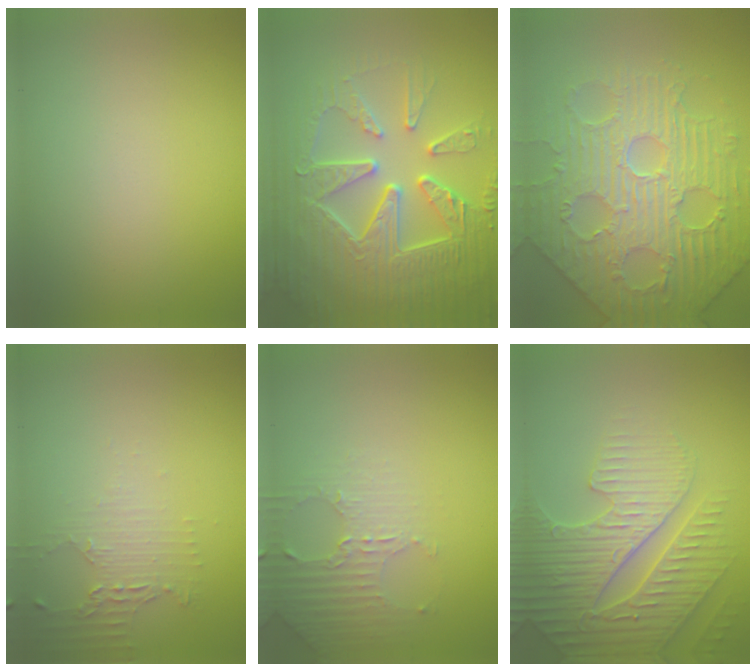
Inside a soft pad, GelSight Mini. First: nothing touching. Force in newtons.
{"total": 9.2, "press": 6.6, "slide": 6.3}
{"total": 6.9, "press": 5.9, "slide": 3.6}
{"total": 2.3, "press": 1.7, "slide": 1.5}
{"total": 3.0, "press": 2.9, "slide": 0.7}
{"total": 5.3, "press": 5.1, "slide": 1.4}